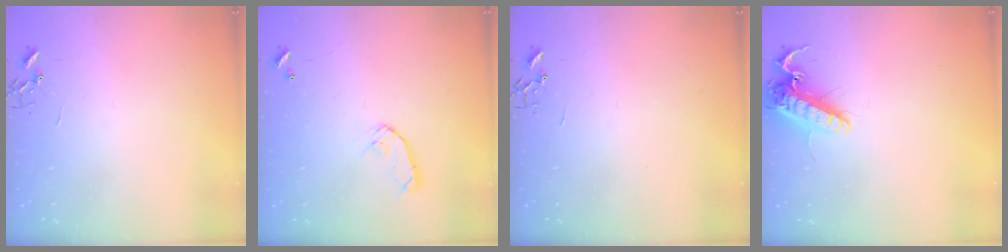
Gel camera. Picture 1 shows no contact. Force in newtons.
{"total": 7.3, "press": 7.3, "slide": 0.4}
{"total": 0.0}
{"total": 13.4, "press": 13.2, "slide": 2.5}